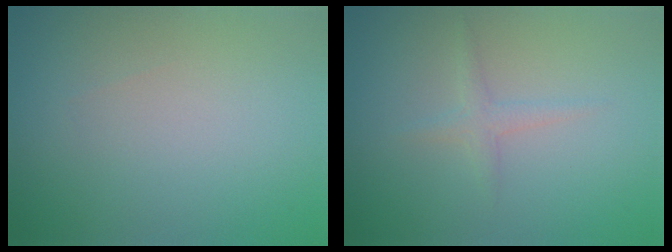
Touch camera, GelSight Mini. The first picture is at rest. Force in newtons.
{"total": 1.3, "press": 1.3, "slide": 0.0}